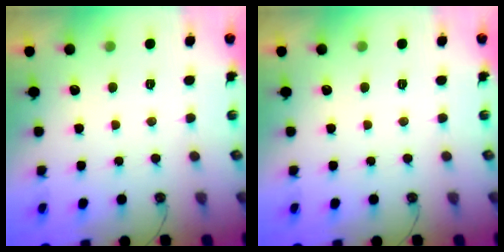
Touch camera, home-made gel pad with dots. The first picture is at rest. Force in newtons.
{"total": 0.0}